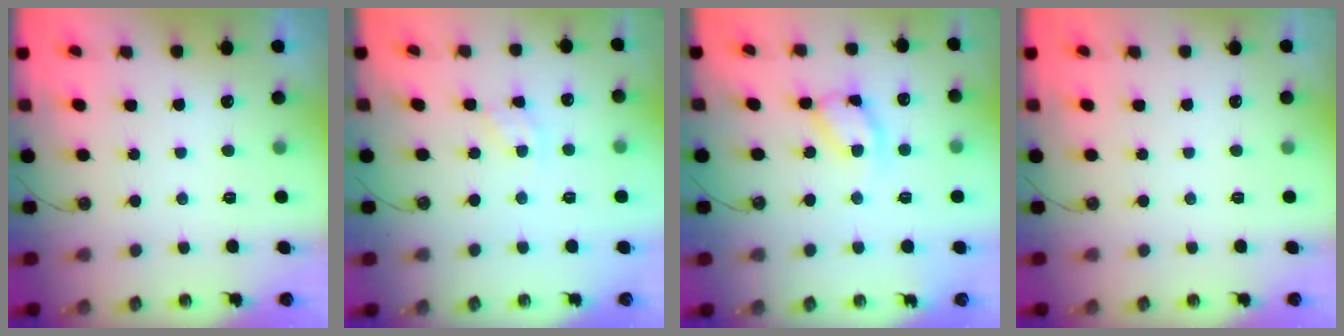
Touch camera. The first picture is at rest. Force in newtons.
{"total": 3.3, "press": 3.3, "slide": 0.1}
{"total": 13.2, "press": 13.2, "slide": 1.0}
{"total": 0.0}